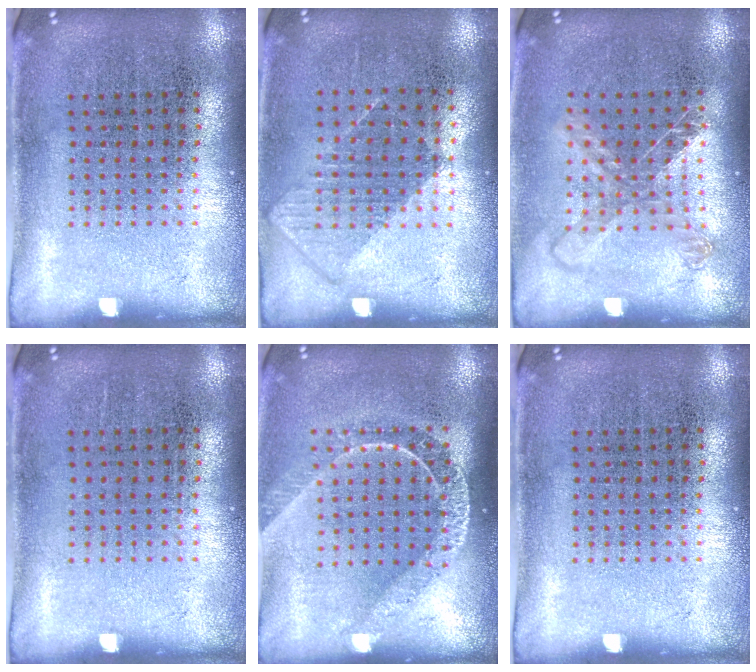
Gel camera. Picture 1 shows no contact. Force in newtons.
{"total": 0.9, "press": 0.7, "slide": 0.4}
{"total": 1.3, "press": 1.1, "slide": 0.7}
{"total": 0.0}
{"total": 1.6, "press": 1.4, "slide": 0.8}
{"total": 0.0}